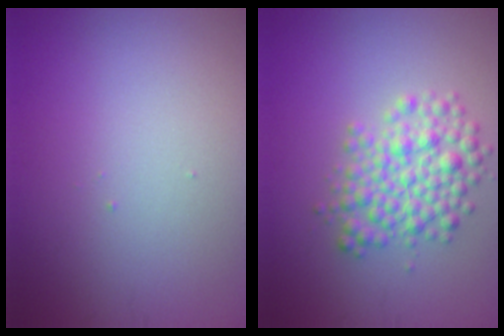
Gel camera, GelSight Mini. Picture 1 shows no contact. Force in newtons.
{"total": 4.4, "press": 4.4, "slide": 0.1}